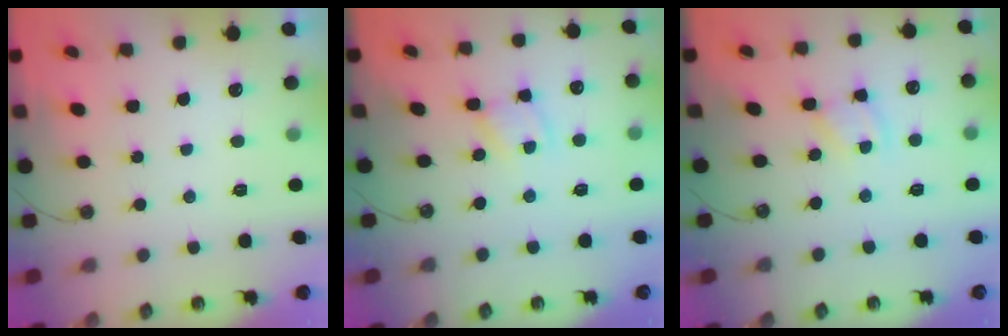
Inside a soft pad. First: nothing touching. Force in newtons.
{"total": 2.4, "press": 2.4, "slide": 0.1}
{"total": 2.4, "press": 2.4, "slide": 0.2}